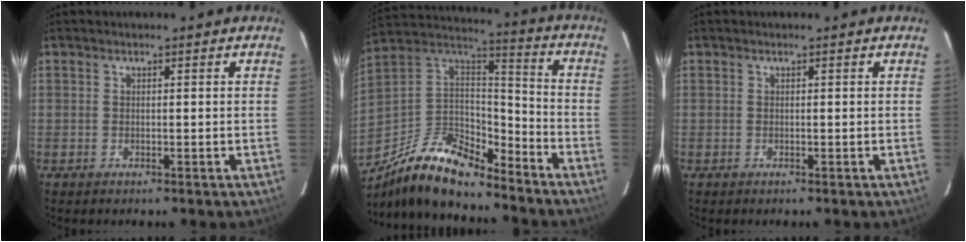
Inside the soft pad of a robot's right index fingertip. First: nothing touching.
{"total": 18.9, "force": [-14.6, 6.4, 10.2], "torque": [-0.212, 0.002, -0.267]}
{"total": 0.0}